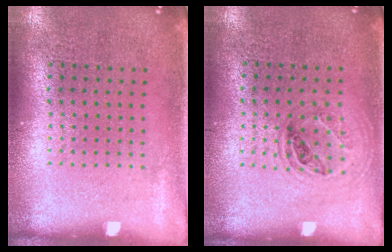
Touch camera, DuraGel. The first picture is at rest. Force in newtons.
{"total": 1.0, "press": 0.9, "slide": 0.4}